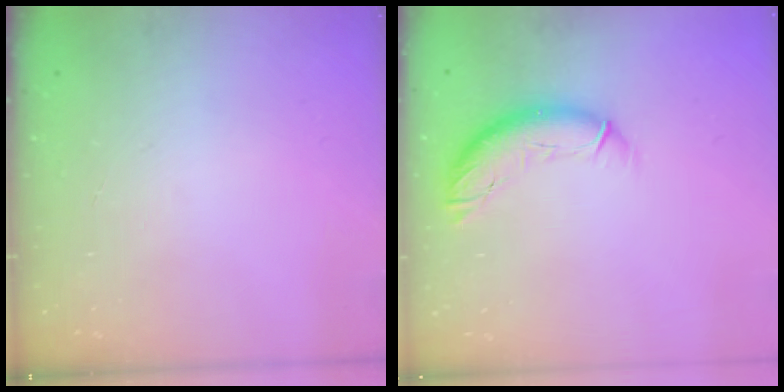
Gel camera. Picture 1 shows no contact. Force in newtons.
{"total": 10.3, "press": 10.2, "slide": 1.2}